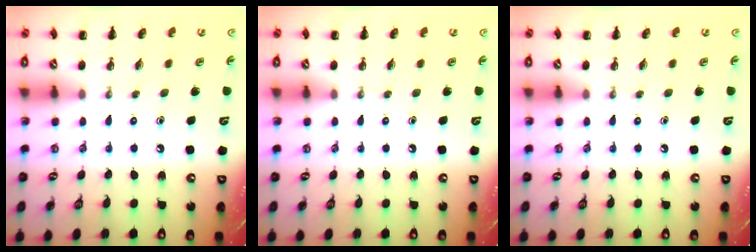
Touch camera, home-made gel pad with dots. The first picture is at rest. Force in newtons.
{"total": 0.0}
{"total": 0.0}